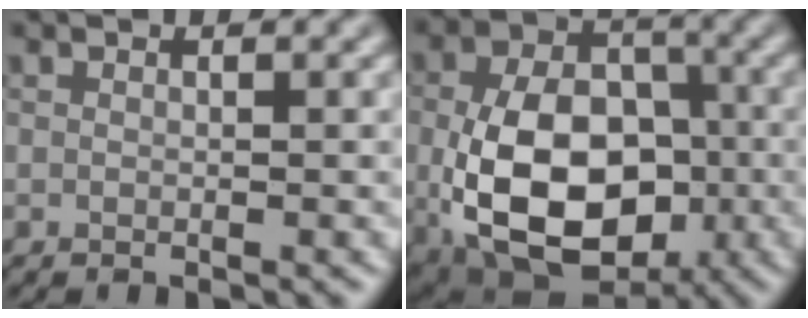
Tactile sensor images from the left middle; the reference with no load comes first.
{"total": 12.7, "force": [-3.0, 8.2, 9.1], "torque": [-0.173, -0.023, -0.054]}